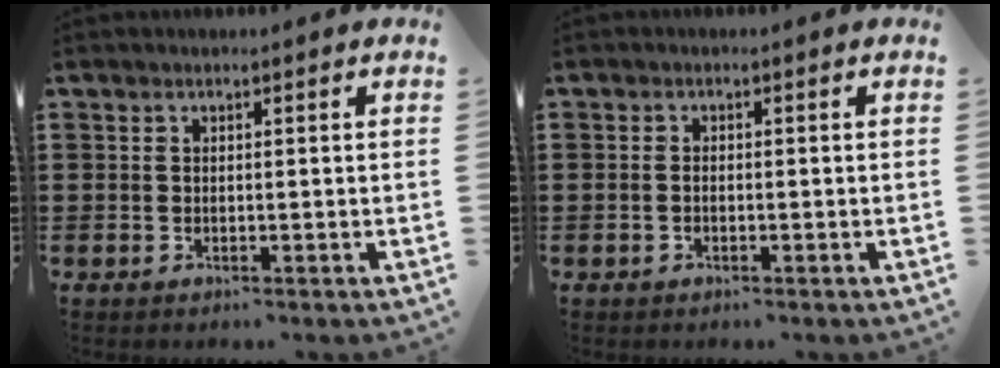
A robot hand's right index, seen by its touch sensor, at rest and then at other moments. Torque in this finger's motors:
{"motor_torque": [-0.69, 0.92, 0.00, -0.01]}